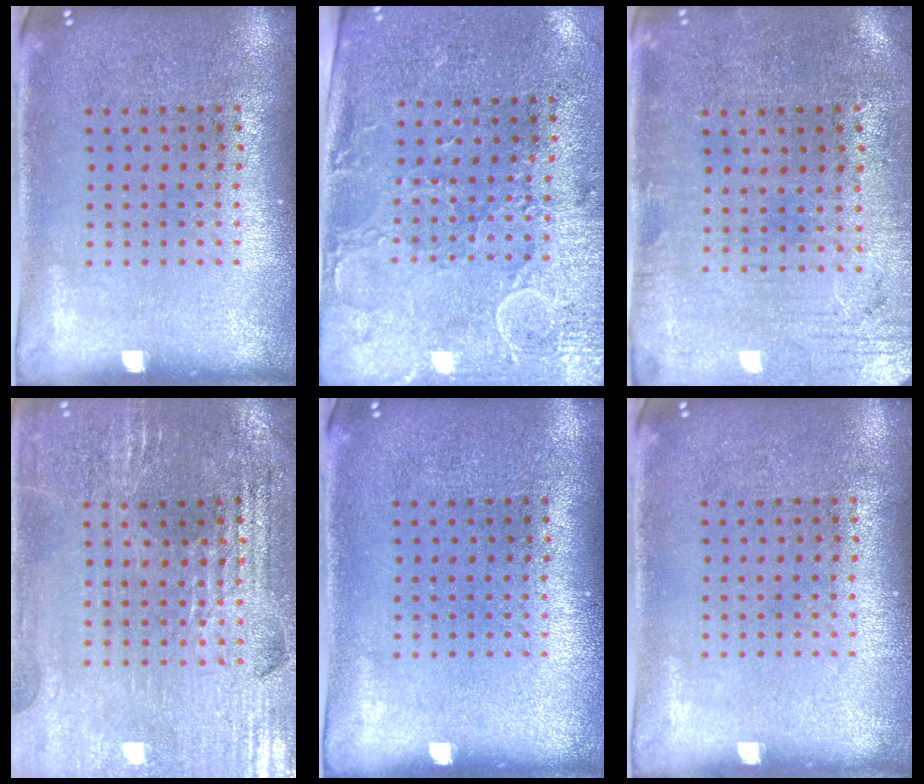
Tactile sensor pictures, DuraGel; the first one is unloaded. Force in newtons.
{"total": 2.9, "press": 2.5, "slide": 1.6}
{"total": 0.5, "press": 0.2, "slide": 0.5}
{"total": 2.8, "press": 2.8, "slide": 0.5}
{"total": 0.0}
{"total": 0.0}